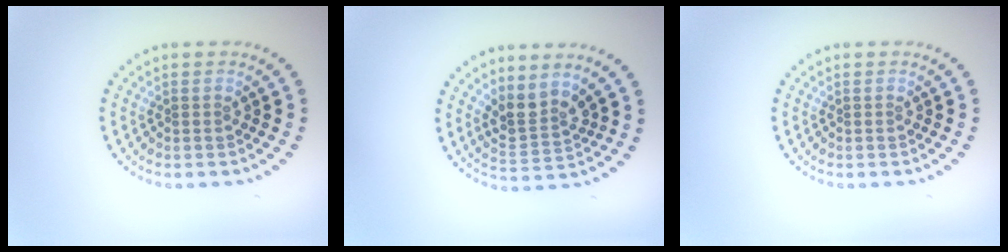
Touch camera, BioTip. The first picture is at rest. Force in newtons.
{"total": 2.9, "press": 2.2, "slide": 1.9}
{"total": 0.0}